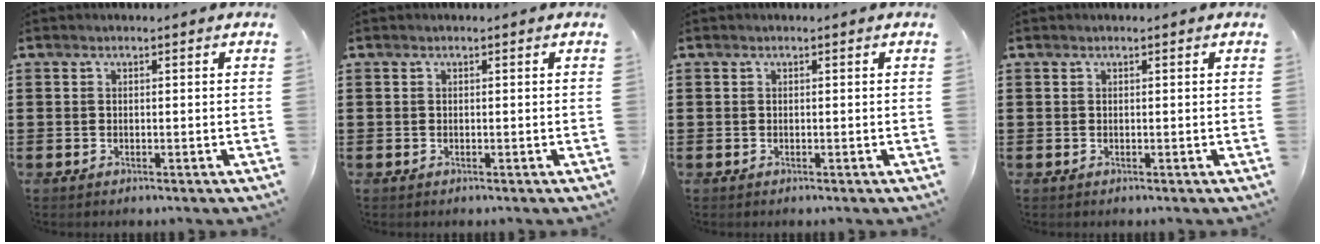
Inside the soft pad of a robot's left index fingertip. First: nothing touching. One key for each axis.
{"total": 0.0}
{"total": 0.0}
{"total": 0.0}